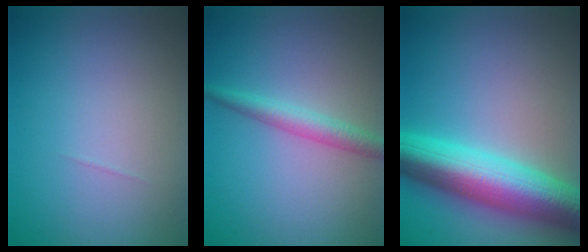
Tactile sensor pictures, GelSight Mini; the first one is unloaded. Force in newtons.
{"total": 2.4, "press": 2.4, "slide": 0.0}
{"total": 10.5, "press": 10.5, "slide": 0.2}